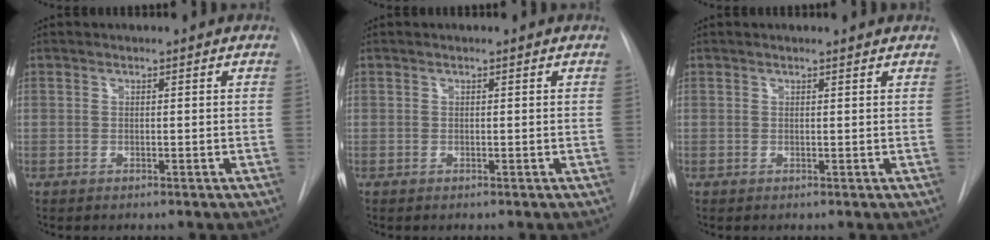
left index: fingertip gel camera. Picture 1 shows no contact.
{"total": 0.0}
{"total": 1.6, "force": [1.6, 0.0, 0.3], "torque": [-0.010, 0.003, 0.015]}